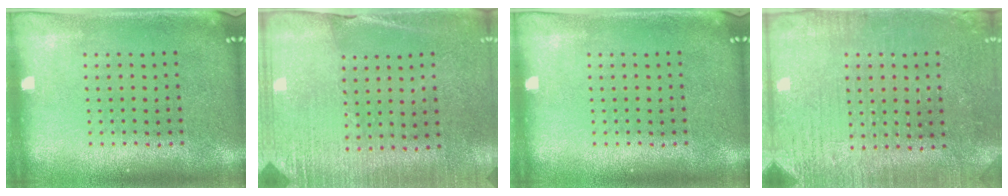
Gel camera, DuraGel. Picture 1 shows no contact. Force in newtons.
{"total": 2.6, "press": 2.5, "slide": 0.6}
{"total": 0.0}
{"total": 2.9, "press": 2.8, "slide": 0.7}